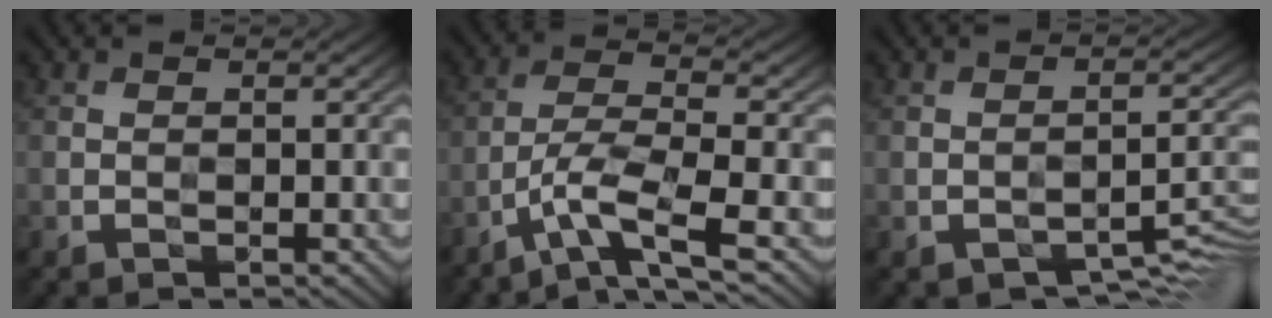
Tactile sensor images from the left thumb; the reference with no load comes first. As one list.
[{"total": 7.3, "force": [-4.3, 1.3, 5.8], "torque": [-0.108, 0.004, -0.093]}, {"total": 4.9, "force": [-3.0, 2.0, 3.3], "torque": [-0.042, -0.001, -0.041]}]